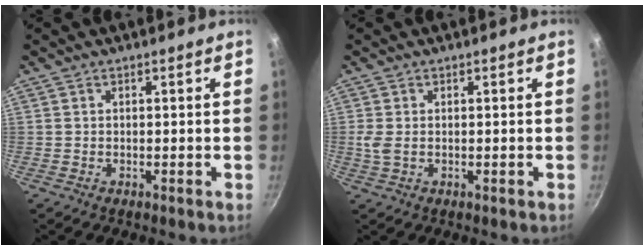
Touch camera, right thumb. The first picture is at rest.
{"total": 2.3, "force": [0.1, 1.2, 2.0], "torque": [-0.045, -0.002, 0.003]}